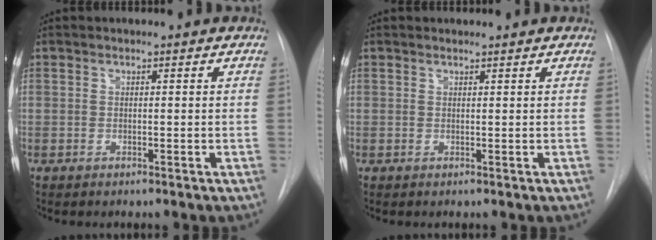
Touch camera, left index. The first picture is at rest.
{"total": 0.7, "force": [0.7, -0.1, 0.0], "torque": [-0.006, 0.003, 0.014]}